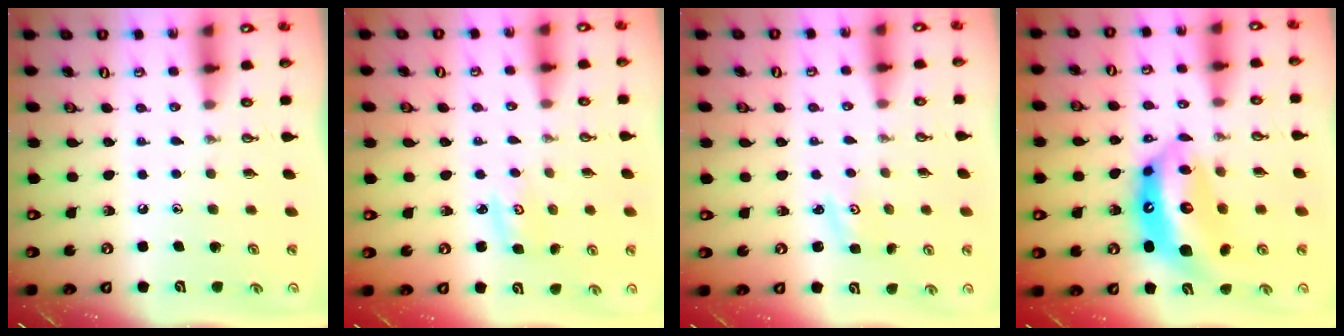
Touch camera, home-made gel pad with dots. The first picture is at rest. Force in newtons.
{"total": 2.6, "press": 2.6, "slide": 0.3}
{"total": 1.7, "press": 1.6, "slide": 0.3}
{"total": 16.1, "press": 16.1, "slide": 1.4}